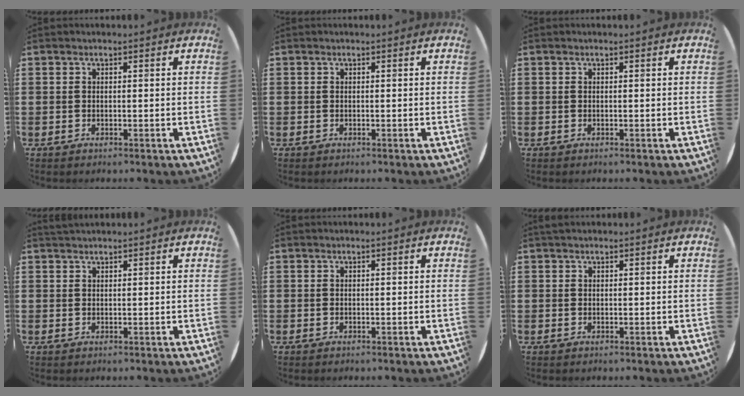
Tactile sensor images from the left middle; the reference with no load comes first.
{"total": 0.0}
{"total": 0.0}
{"total": 0.9, "force": [0.9, 0.2, 0.0], "torque": [-0.002, 0.001, 0.018]}
{"total": 0.0}
{"total": 0.6, "force": [0.5, 0.4, 0.0], "torque": [-0.001, 0.003, 0.011]}